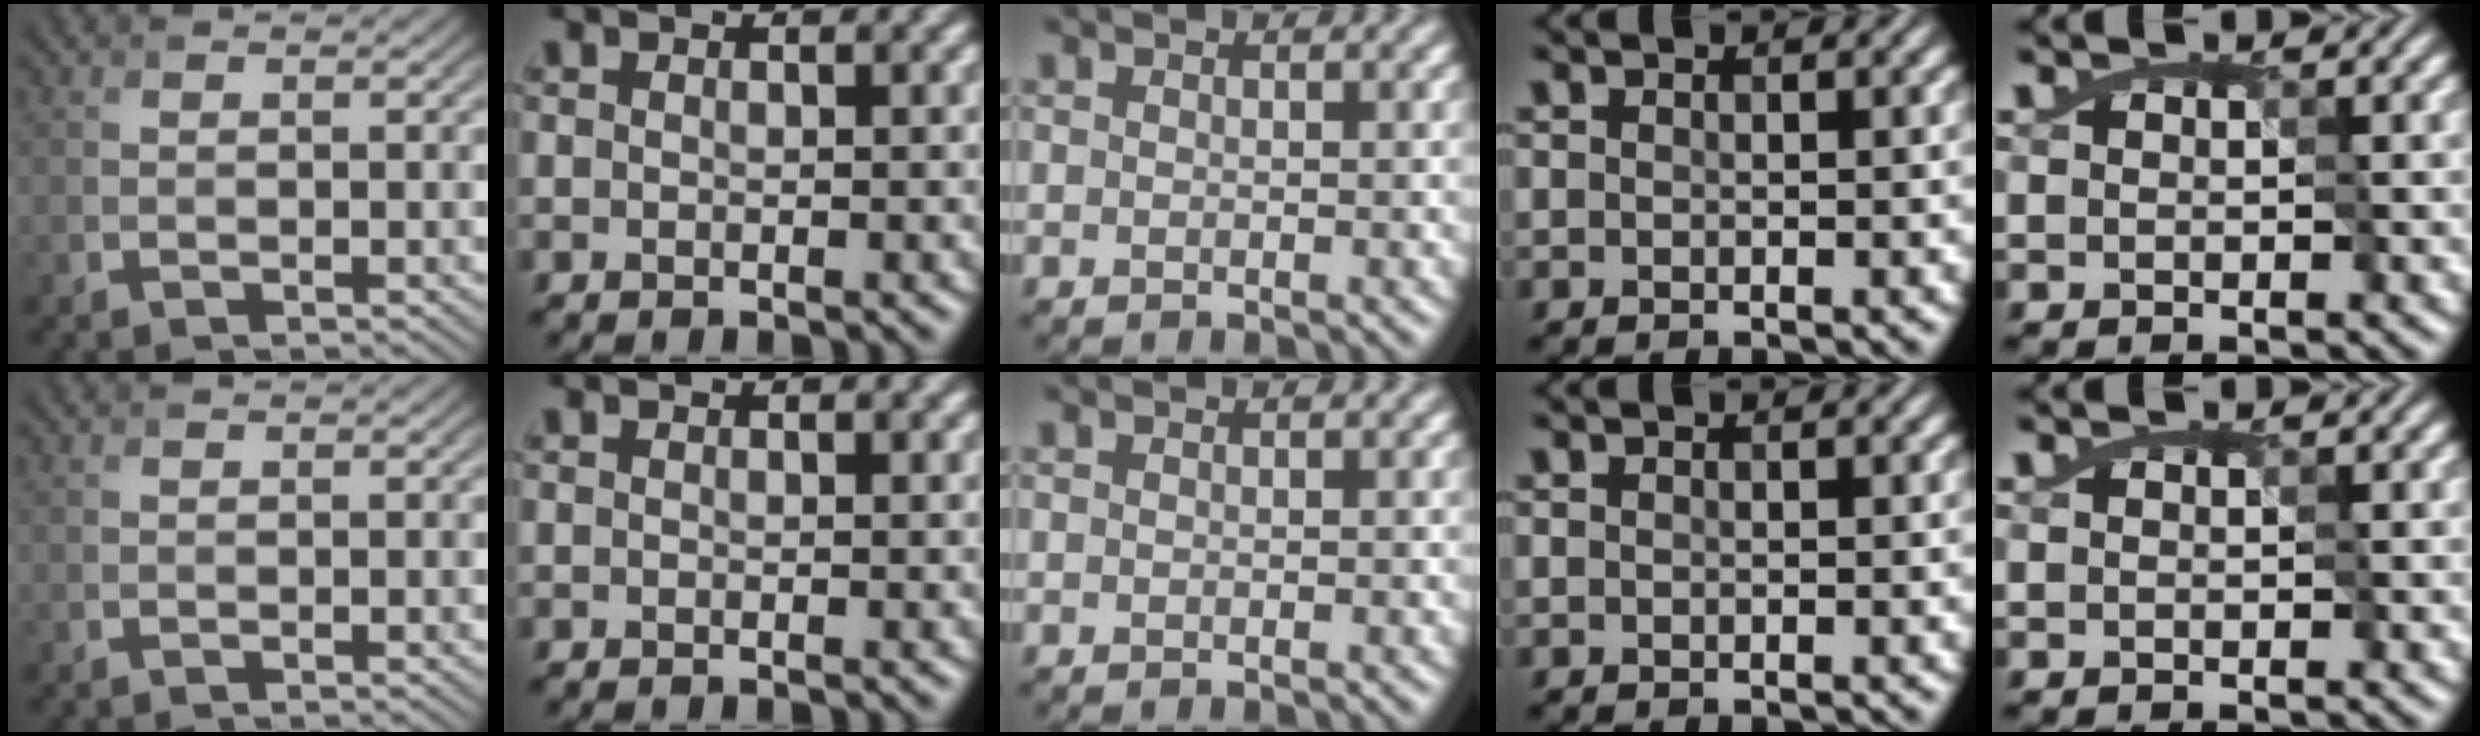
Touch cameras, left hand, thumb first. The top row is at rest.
{}